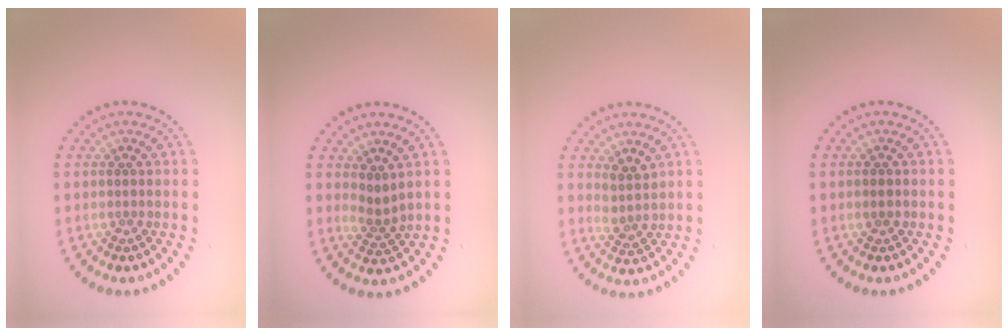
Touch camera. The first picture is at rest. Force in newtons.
{"total": 1.9, "press": 1.3, "slide": 1.5}
{"total": 1.9, "press": 1.5, "slide": 1.1}
{"total": 0.8, "press": 0.8, "slide": 0.3}